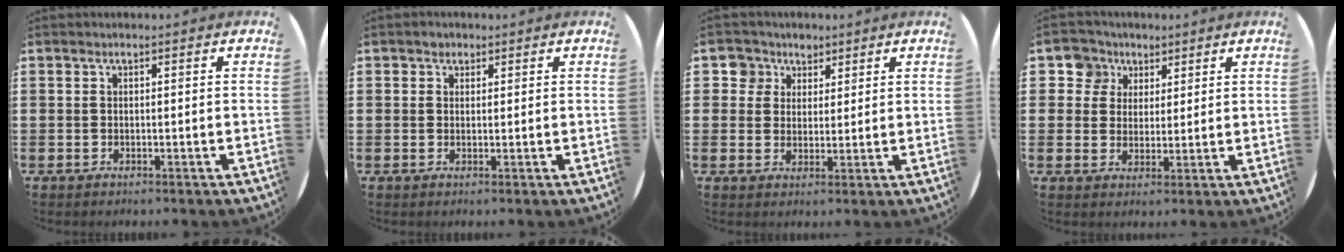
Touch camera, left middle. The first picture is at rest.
{"total": 1.0, "force": [0.8, 0.7, 0.1], "torque": [0.006, 0.001, 0.013]}
{"total": 4.3, "force": [2.7, 3.3, 0.0], "torque": [-0.010, 0.009, 0.050]}
{"total": 5.2, "force": [3.1, 4.1, 0.4], "torque": [-0.024, 0.012, 0.056]}